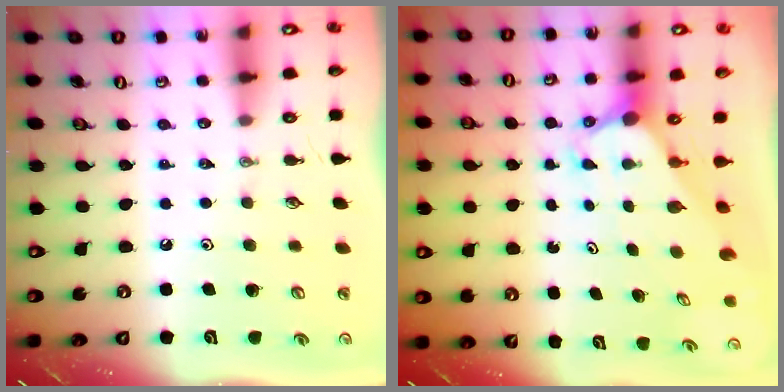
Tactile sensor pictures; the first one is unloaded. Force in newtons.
{"total": 2.5, "press": 2.5, "slide": 0.1}